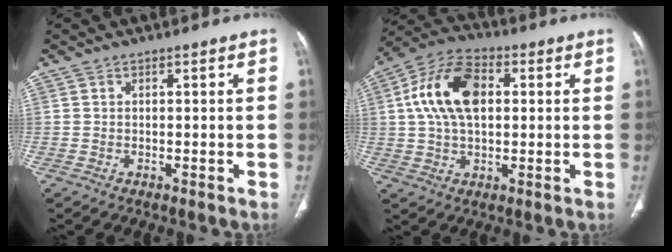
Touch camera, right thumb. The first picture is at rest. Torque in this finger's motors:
{"motor_torque": [0.24, 0.88, 1.33, 0.10, 0.35]}